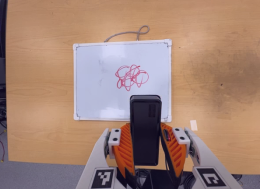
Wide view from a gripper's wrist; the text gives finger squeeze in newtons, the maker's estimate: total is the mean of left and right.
{"total": 3.7, "left": 2.3, "right": 5.1}